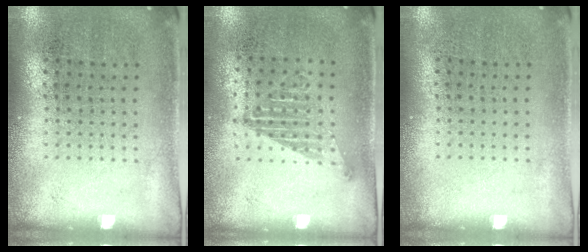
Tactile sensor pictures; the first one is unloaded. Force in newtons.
{"total": 1.1, "press": 1.0, "slide": 0.4}
{"total": 0.0}